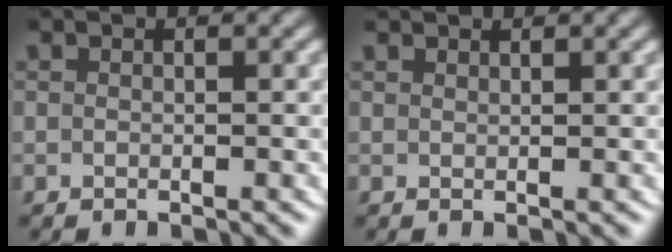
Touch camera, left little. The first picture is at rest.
{"total": 1.0, "force": [0.9, -0.3, 0.0], "torque": [0.007, -0.001, 0.019]}